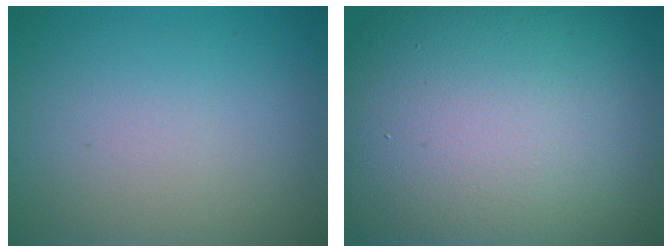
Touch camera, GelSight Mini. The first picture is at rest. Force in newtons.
{"total": 19.4, "press": 19.4, "slide": 0.6}